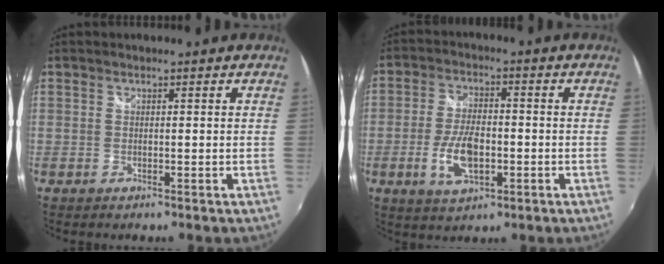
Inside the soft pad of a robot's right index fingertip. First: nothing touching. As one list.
[{"total": 9.0, "force": [-2.7, 4.2, 7.5], "torque": [-0.155, -0.005, -0.047]}]